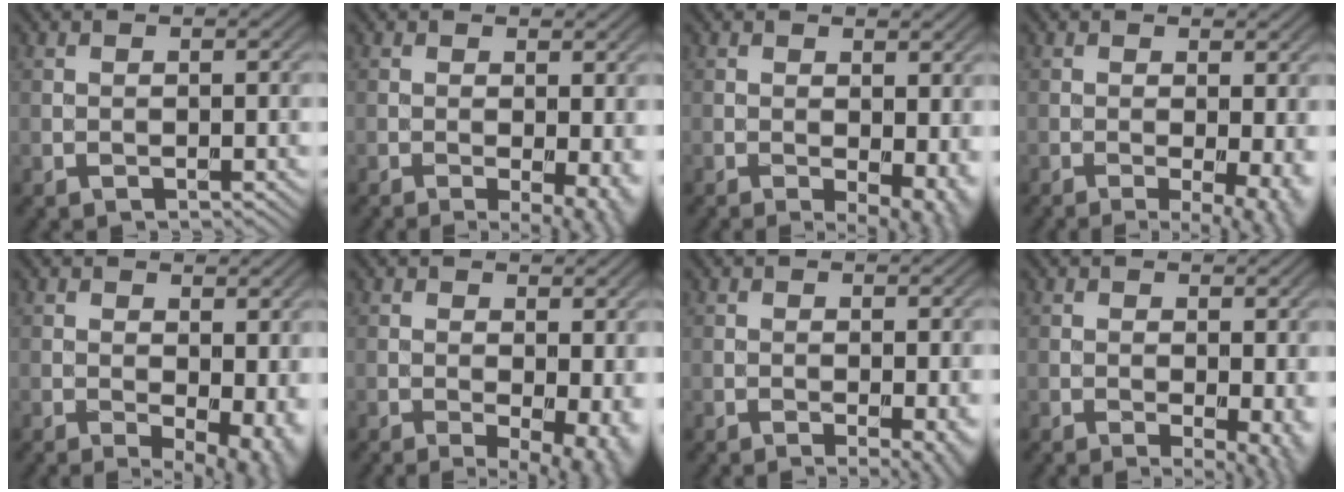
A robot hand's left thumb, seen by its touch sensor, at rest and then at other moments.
{"total": 5.3, "force": [-1.1, 1.5, 4.9], "torque": [-0.072, -0.010, -0.011]}
{"total": 5.7, "force": [-0.9, 2.6, 5.1], "torque": [-0.072, -0.012, -0.003]}
{"total": 6.9, "force": [-1.4, 2.1, 6.4], "torque": [-0.081, -0.009, -0.014]}
{"total": 8.0, "force": [-0.5, 4.3, 6.8], "torque": [-0.083, -0.012, 0.009]}
{"total": 7.6, "force": [-0.9, 3.4, 6.8], "torque": [-0.083, -0.007, -0.003]}
{"total": 3.1, "force": [-0.8, 0.5, 2.9], "torque": [-0.042, -0.007, -0.011]}
{"total": 5.1, "force": [-0.7, 1.8, 4.7], "torque": [-0.062, -0.009, -0.004]}